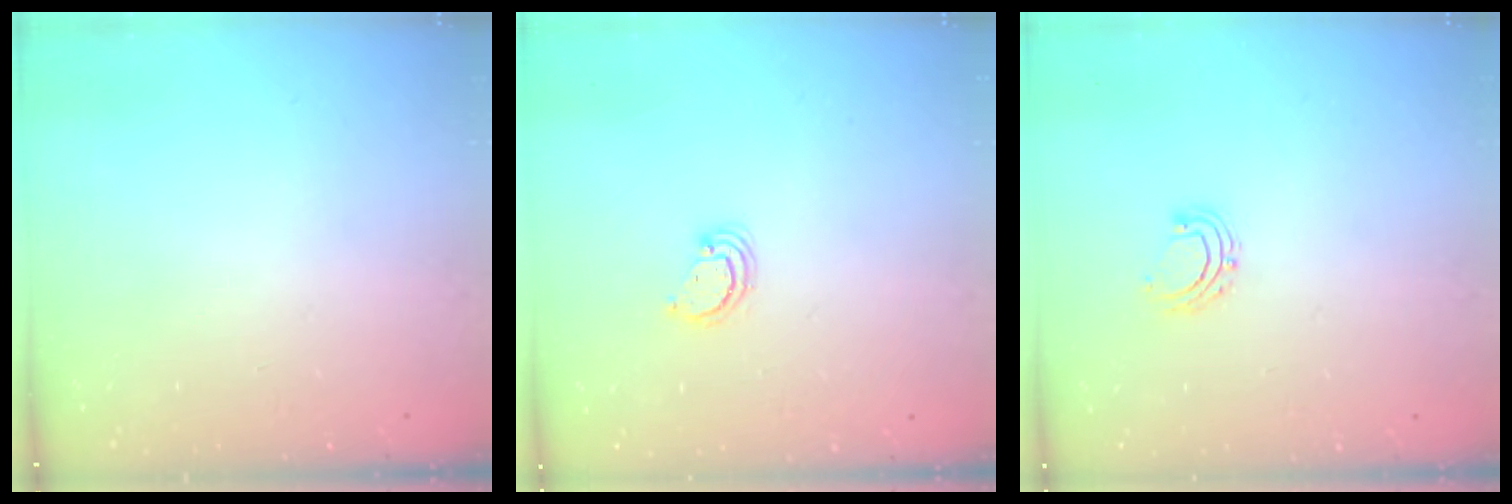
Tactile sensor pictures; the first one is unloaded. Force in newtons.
{"total": 2.6, "press": 2.6, "slide": 0.3}
{"total": 5.5, "press": 5.4, "slide": 1.1}